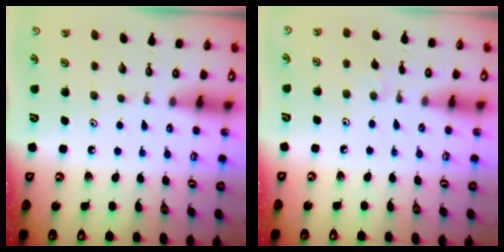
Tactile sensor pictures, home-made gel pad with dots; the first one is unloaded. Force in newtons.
{"total": 4.7, "press": 4.7, "slide": 0.7}